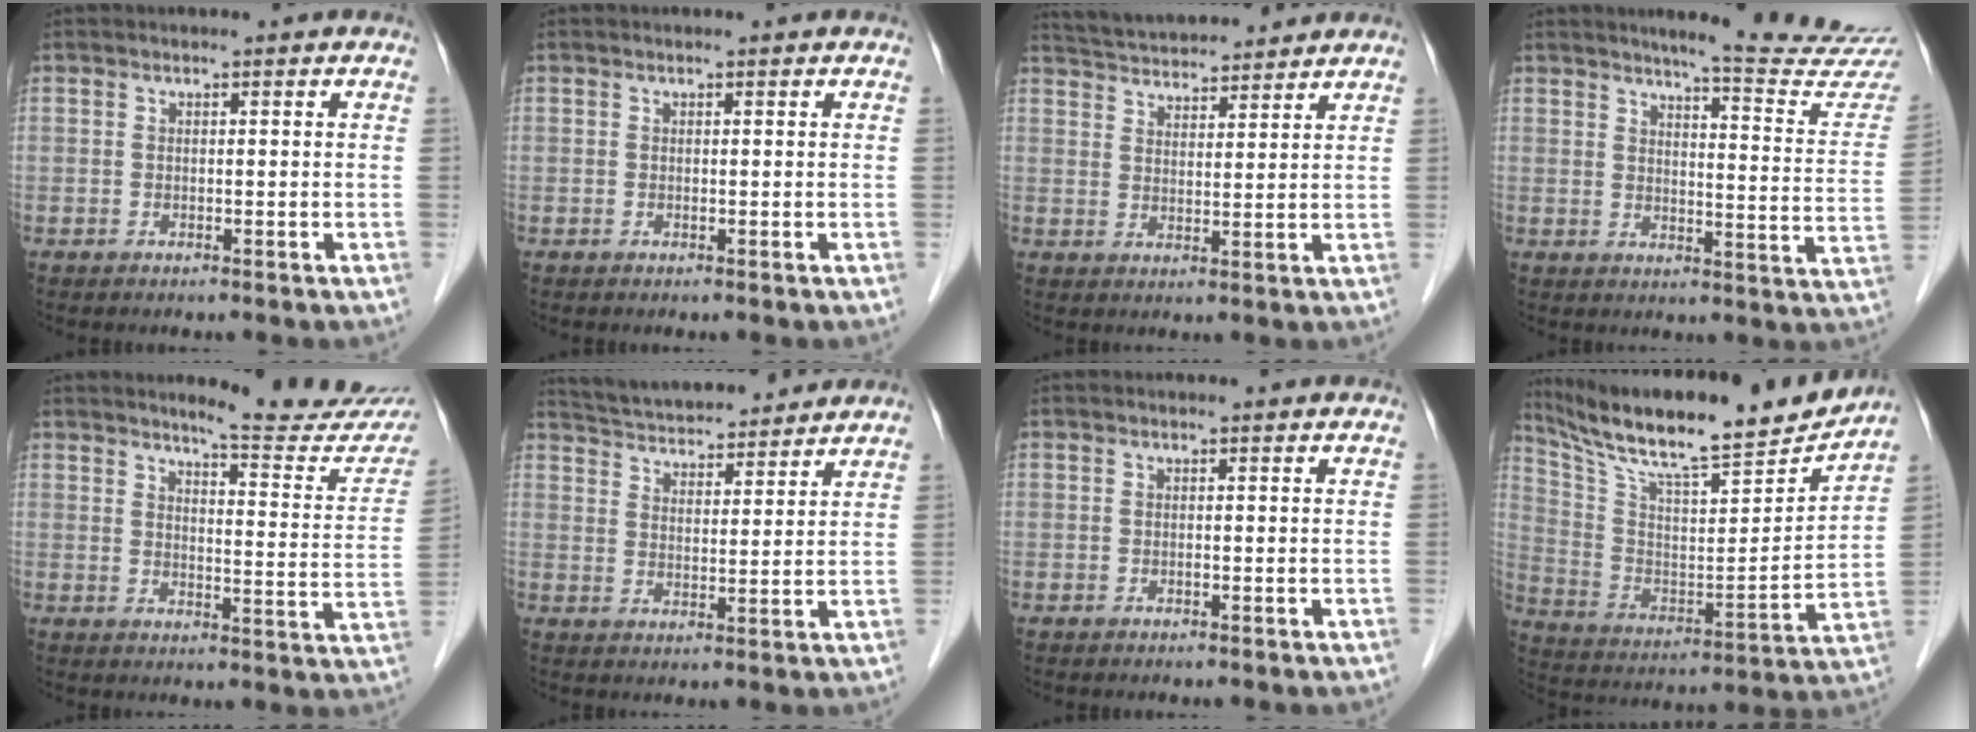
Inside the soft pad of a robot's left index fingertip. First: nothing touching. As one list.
[{"total": 0.0}, {"total": 11.2, "force": [10.7, 1.7, 2.9], "torque": [-0.054, 0.023, 0.168]}, {"total": 16.6, "force": [15.7, -0.7, 5.3], "torque": [-0.067, -0.107, 0.172]}, {"total": 14.9, "force": [13.9, 0.9, 5.3], "torque": [-0.060, -0.079, 0.156]}, {"total": 14.6, "force": [13.6, 2.5, 4.5], "torque": [-0.074, 0.024, 0.210]}, {"total": 0.0}, {"total": 22.6, "force": [19.8, 2.1, 10.6], "torque": [-0.196, -0.021, 0.316]}]